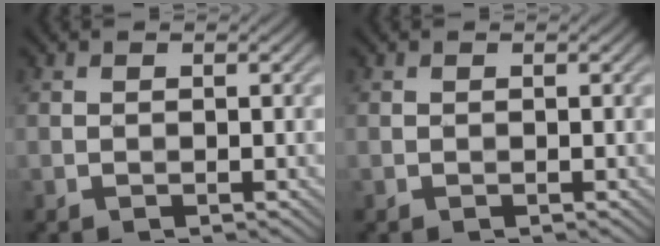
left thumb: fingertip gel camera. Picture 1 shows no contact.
{"total": 0.0}